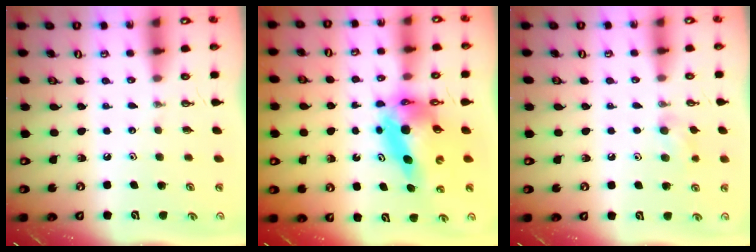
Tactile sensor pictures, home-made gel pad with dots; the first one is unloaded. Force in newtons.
{"total": 11.9, "press": 11.8, "slide": 1.2}
{"total": 8.0, "press": 7.8, "slide": 1.7}